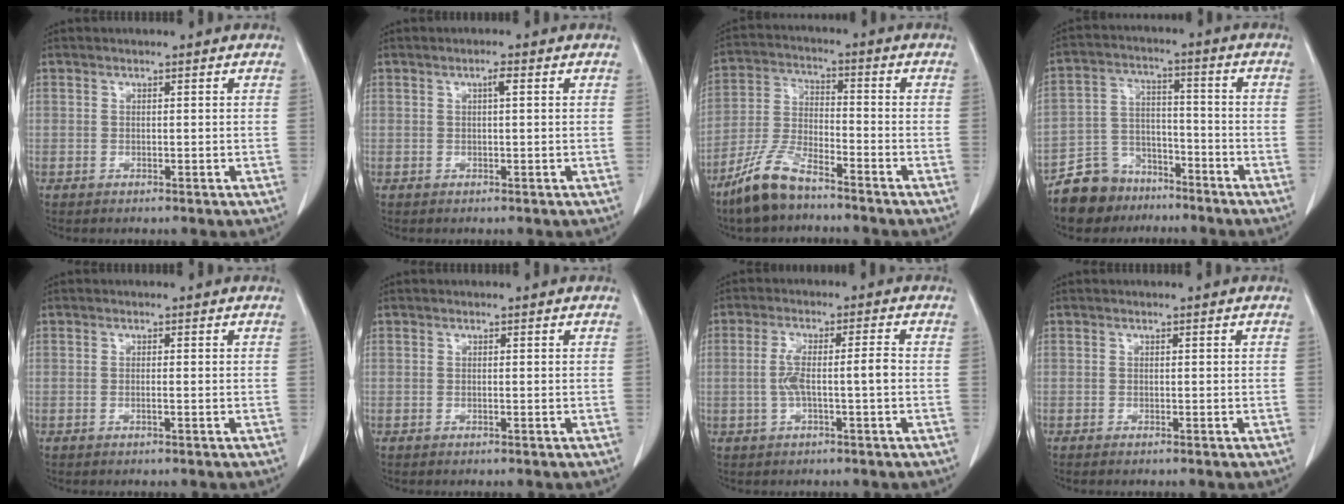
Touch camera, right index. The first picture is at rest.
{"total": 1.2, "force": [0.3, 0.2, 1.1], "torque": [-0.023, 0.003, 0.004]}
{"total": 9.3, "force": [-7.2, 2.3, 5.4], "torque": [-0.125, -0.015, -0.146]}
{"total": 9.6, "force": [-7.7, 5.5, 1.3], "torque": [-0.039, 0.027, -0.142]}
{"total": 0.7, "force": [-0.3, -0.1, 0.6], "torque": [-0.011, 0.000, -0.004]}
{"total": 0.0}
{"total": 5.5, "force": [-0.8, 0.5, 5.5], "torque": [-0.112, 0.017, -0.010]}
{"total": 0.6, "force": [-0.5, 0.1, 0.3], "torque": [-0.013, -0.003, -0.008]}